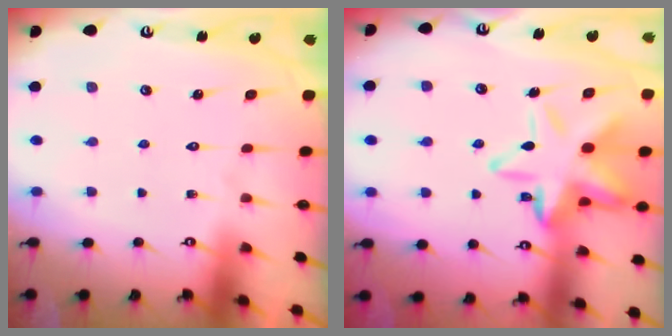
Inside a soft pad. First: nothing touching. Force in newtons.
{"total": 15.7, "press": 15.6, "slide": 1.5}